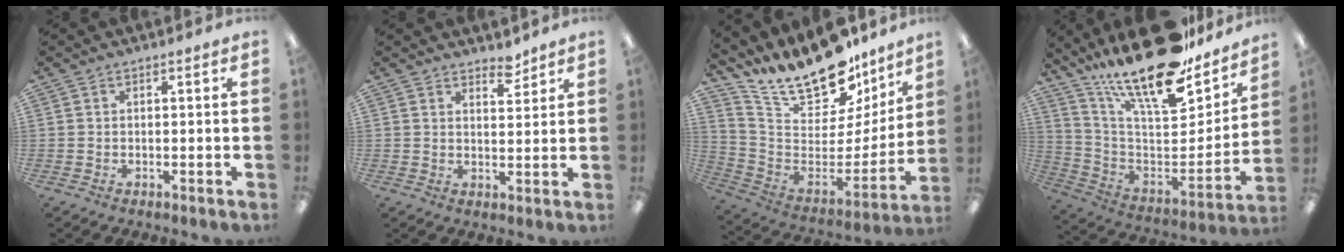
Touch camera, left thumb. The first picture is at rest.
{"total": 4.0, "force": [3.6, 1.4, 0.9], "torque": [0.000, -0.025, 0.062]}
{"total": 21.3, "force": [17.9, 7.4, 8.8], "torque": [-0.152, -0.139, 0.312]}
{"total": 24.0, "force": [17.7, 8.2, 14.0], "torque": [-0.214, -0.123, 0.302]}